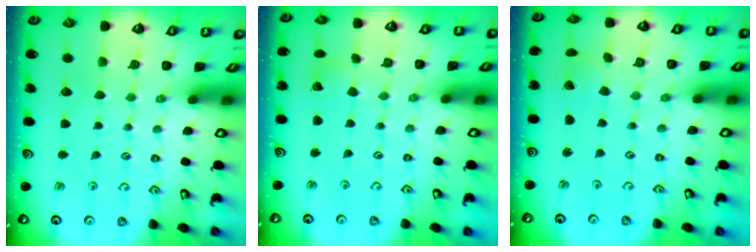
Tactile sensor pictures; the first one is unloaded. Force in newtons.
{"total": 2.4, "press": 2.4, "slide": 0.2}
{"total": 0.0}